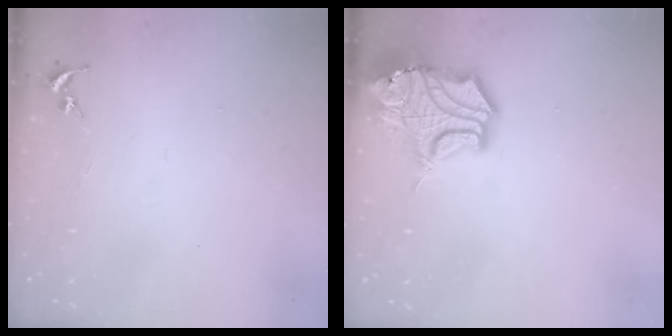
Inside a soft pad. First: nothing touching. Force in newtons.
{"total": 16.9, "press": 16.7, "slide": 2.3}